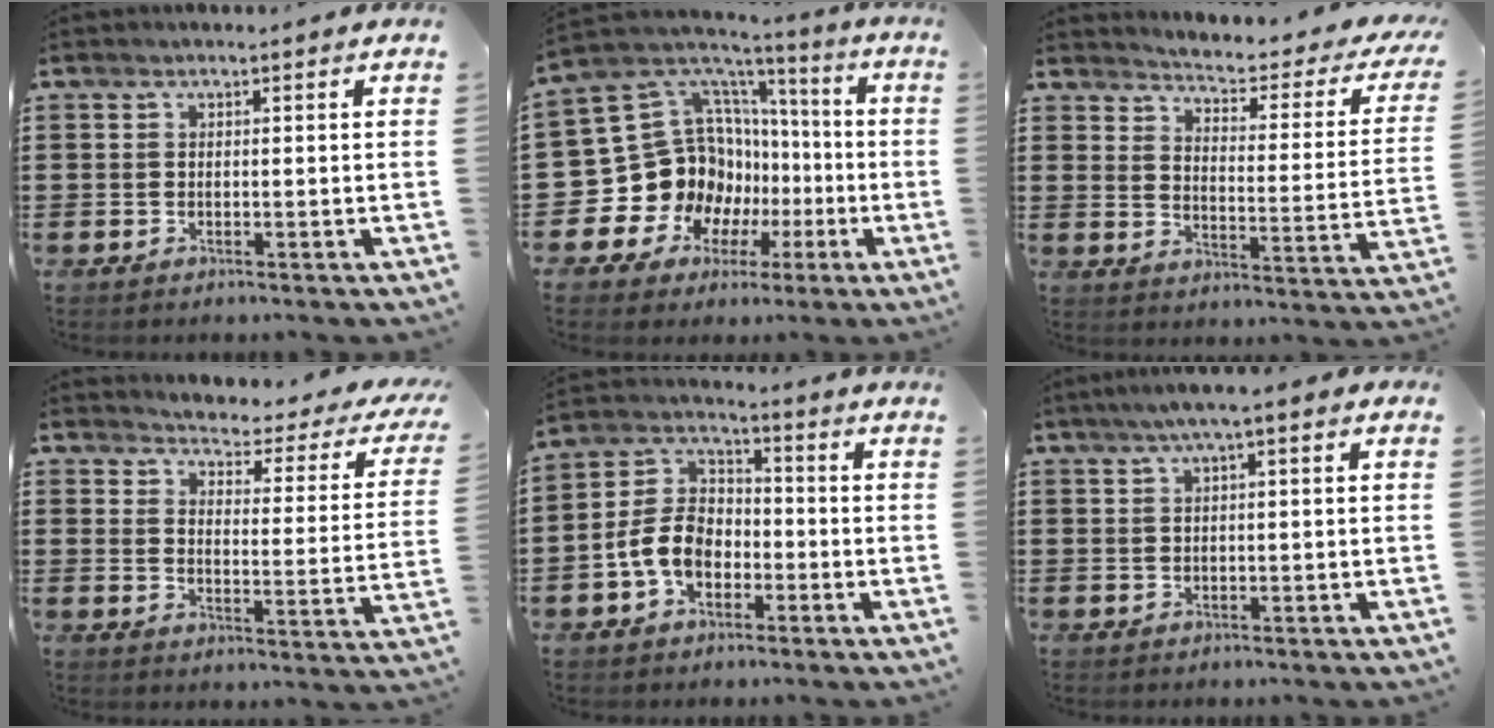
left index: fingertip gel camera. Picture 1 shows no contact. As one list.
[{"total": 16.3, "force": [-2.0, 14.8, 6.6], "torque": [-0.184, -0.039, 0.002]}, {"total": 3.1, "force": [2.8, 0.0, 1.3], "torque": [-0.037, -0.031, 0.034]}, {"total": 2.7, "force": [2.6, 0.3, 0.7], "torque": [-0.026, -0.030, 0.034]}, {"total": 7.8, "force": [-3.1, 5.4, 4.6], "torque": [-0.121, 0.012, -0.067]}, {"total": 2.3, "force": [0.2, 0.3, 2.3], "torque": [-0.039, 0.002, 0.002]}]